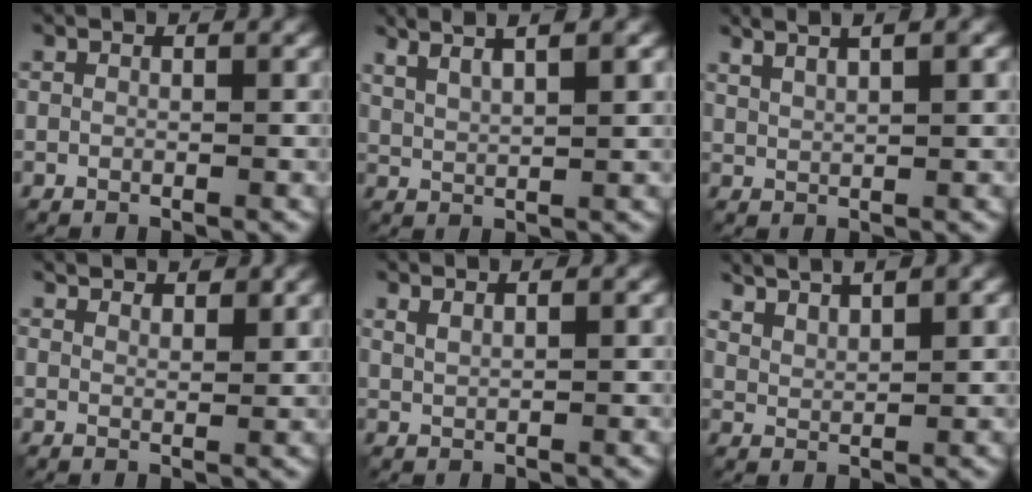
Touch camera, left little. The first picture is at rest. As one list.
[{"total": 5.7, "force": [3.6, 1.7, 4.0], "torque": [-0.051, 0.024, 0.039]}, {"total": 4.4, "force": [2.7, 1.4, 3.2], "torque": [-0.032, 0.018, 0.026]}, {"total": 2.8, "force": [2.5, 0.7, 1.0], "torque": [-0.011, -0.003, 0.039]}, {"total": 1.4, "force": [1.1, 0.4, 0.8], "torque": [-0.015, -0.001, 0.018]}, {"total": 4.1, "force": [3.5, 0.9, 2.0], "torque": [-0.034, 0.007, 0.054]}]